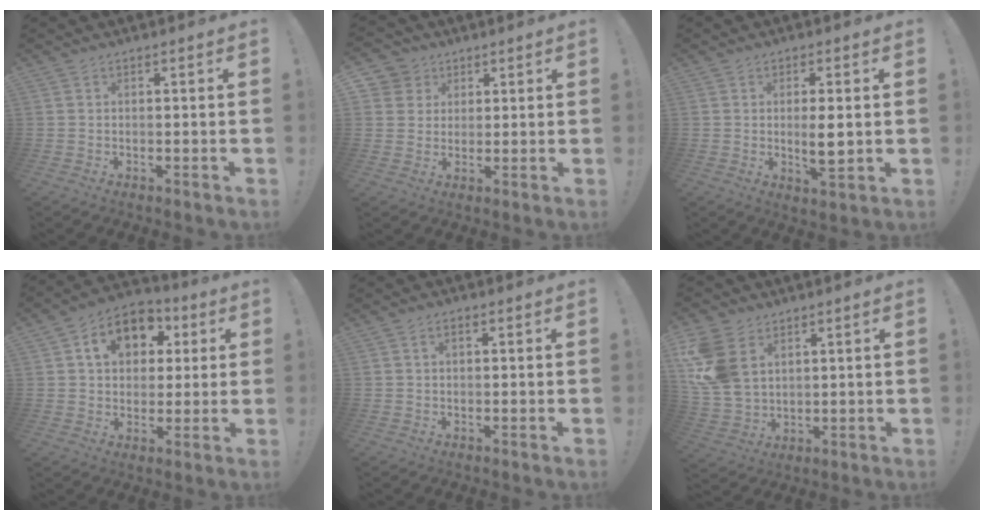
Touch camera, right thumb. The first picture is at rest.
{"total": 5.8, "force": [2.5, 5.2, 0.8], "torque": [-0.013, -0.017, 0.049]}
{"total": 5.5, "force": [0.0, 1.3, 5.3], "torque": [-0.089, -0.010, -0.002]}
{"total": 13.3, "force": [4.5, 10.2, 7.2], "torque": [-0.103, -0.004, 0.088]}
{"total": 1.6, "force": [0.4, 0.7, 1.3], "torque": [-0.020, 0.002, 0.006]}
{"total": 14.5, "force": [5.2, 10.4, 8.7], "torque": [-0.178, -0.021, 0.104]}